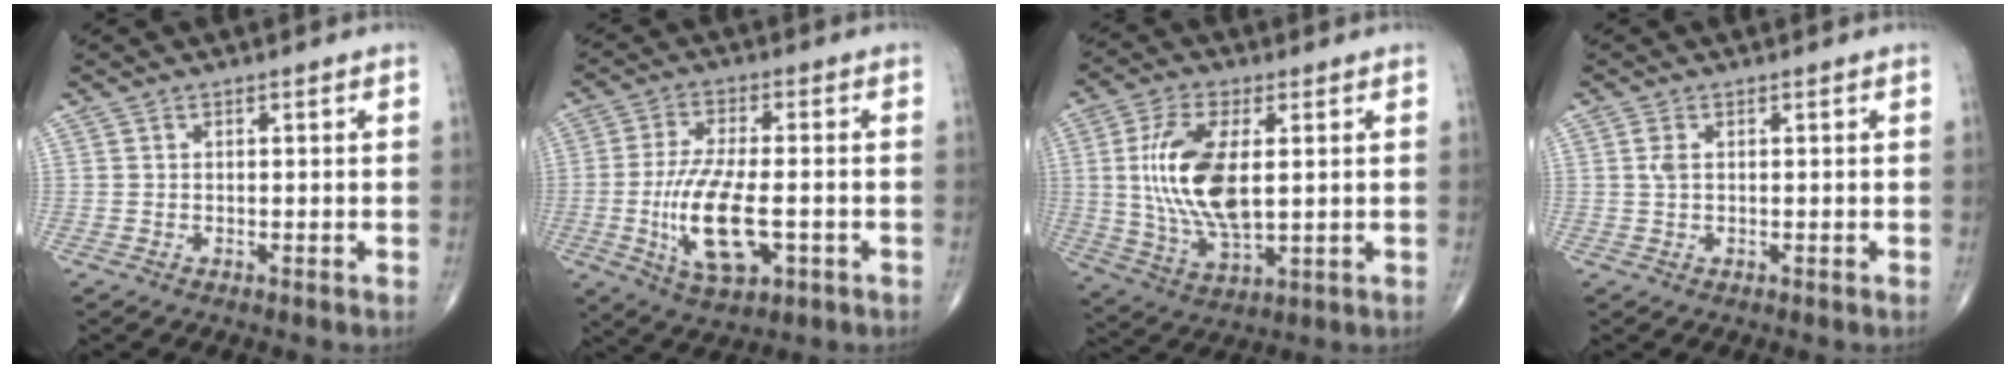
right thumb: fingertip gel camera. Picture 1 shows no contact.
{"total": 13.4, "force": [-2.8, 5.4, 11.9], "torque": [-0.228, -0.002, -0.044]}
{"total": 15.3, "force": [1.9, 6.9, 13.5], "torque": [-0.271, -0.013, 0.043]}
{"total": 1.7, "force": [0.4, 0.8, 1.4], "torque": [-0.037, 0.005, 0.010]}